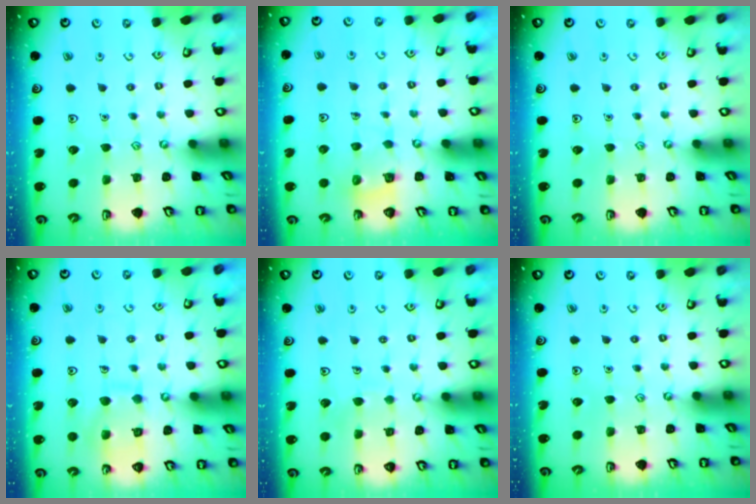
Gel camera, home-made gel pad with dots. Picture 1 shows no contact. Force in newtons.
{"total": 4.7, "press": 4.7, "slide": 0.3}
{"total": 0.0}
{"total": 9.5, "press": 9.5, "slide": 0.8}
{"total": 3.2, "press": 3.2, "slide": 0.2}
{"total": 0.0}